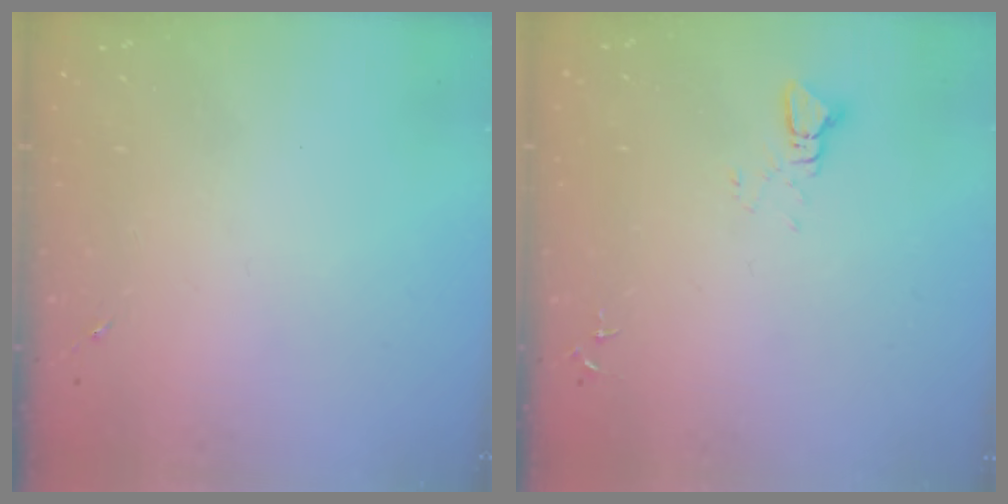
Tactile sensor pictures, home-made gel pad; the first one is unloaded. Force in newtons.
{"total": 2.4, "press": 2.4, "slide": 0.1}